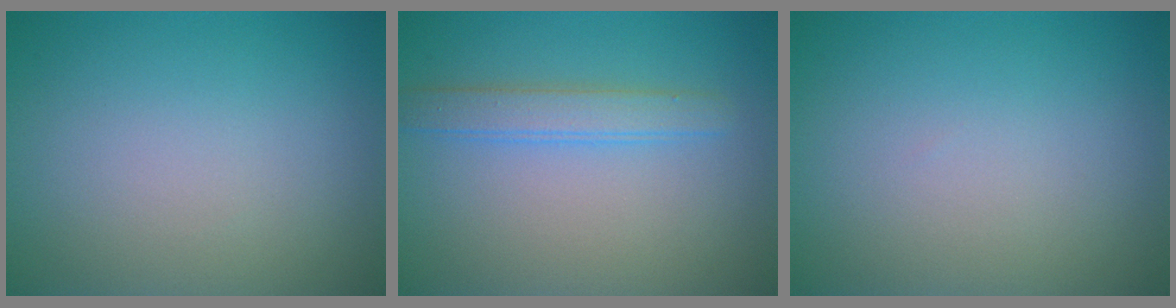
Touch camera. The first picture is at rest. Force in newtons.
{"total": 2.5, "press": 2.5, "slide": 0.1}
{"total": 0.0}